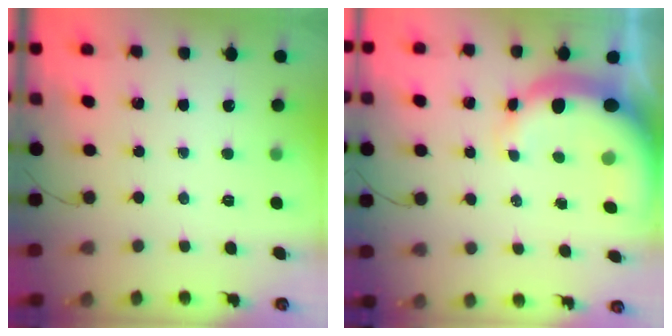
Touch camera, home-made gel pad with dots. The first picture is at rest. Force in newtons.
{"total": 9.1, "press": 8.7, "slide": 2.4}